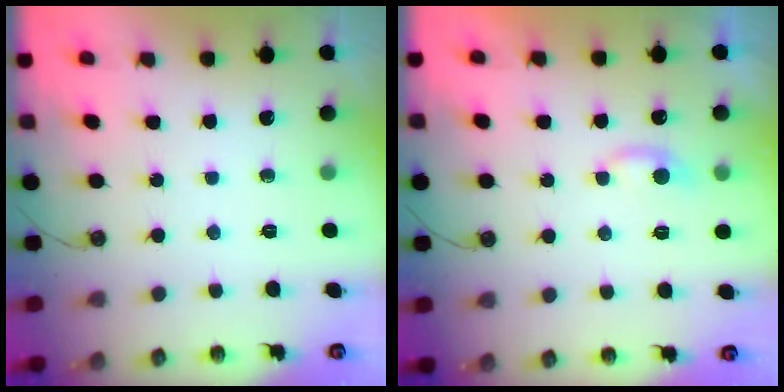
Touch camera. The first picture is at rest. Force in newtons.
{"total": 2.2, "press": 2.2, "slide": 0.5}